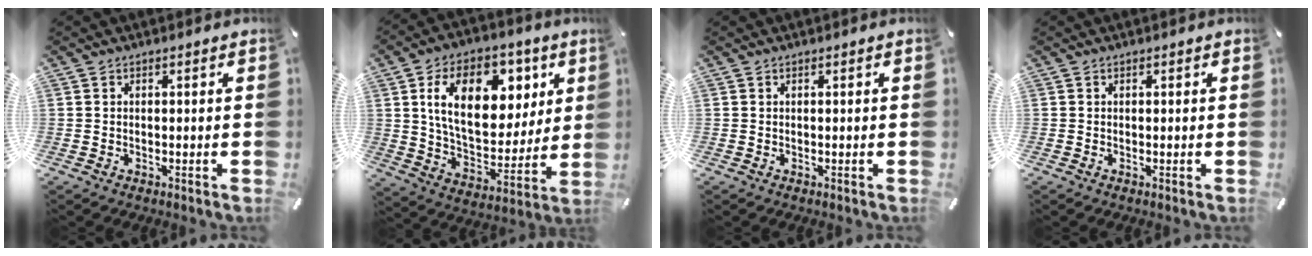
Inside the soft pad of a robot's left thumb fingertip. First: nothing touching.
{"total": 20.2, "force": [7.5, 12.9, 13.7], "torque": [-0.214, -0.010, 0.130]}
{"total": 0.0}
{"total": 0.0}